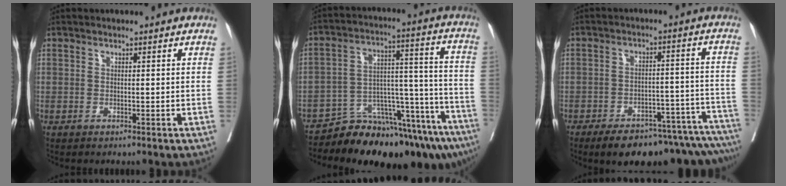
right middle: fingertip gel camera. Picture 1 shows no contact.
{"total": 19.0, "force": [-16.3, 4.7, 8.7], "torque": [-0.058, 0.057, -0.240]}
{"total": 20.1, "force": [-17.9, 4.6, 8.0], "torque": [-0.040, 0.026, -0.227]}